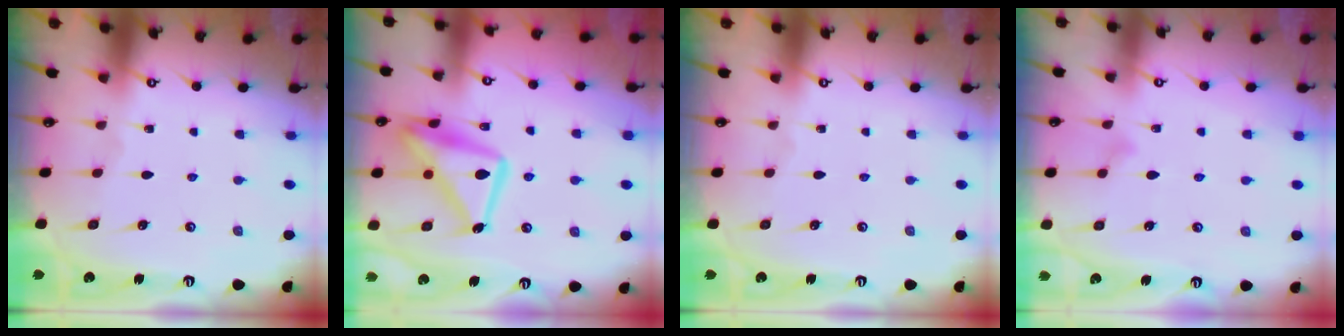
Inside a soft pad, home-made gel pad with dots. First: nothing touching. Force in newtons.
{"total": 17.3, "press": 17.2, "slide": 1.3}
{"total": 0.0}
{"total": 8.5, "press": 8.5, "slide": 0.5}